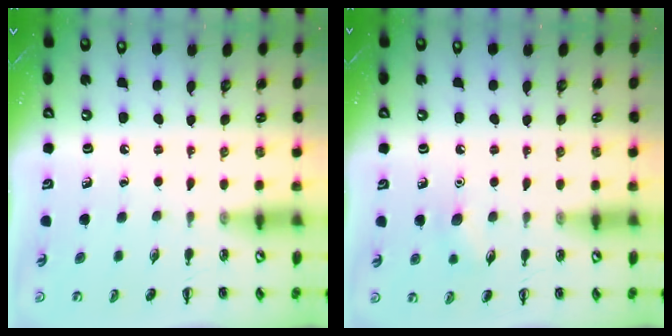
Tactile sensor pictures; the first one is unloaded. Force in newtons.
{"total": 6.8, "press": 6.5, "slide": 2.1}